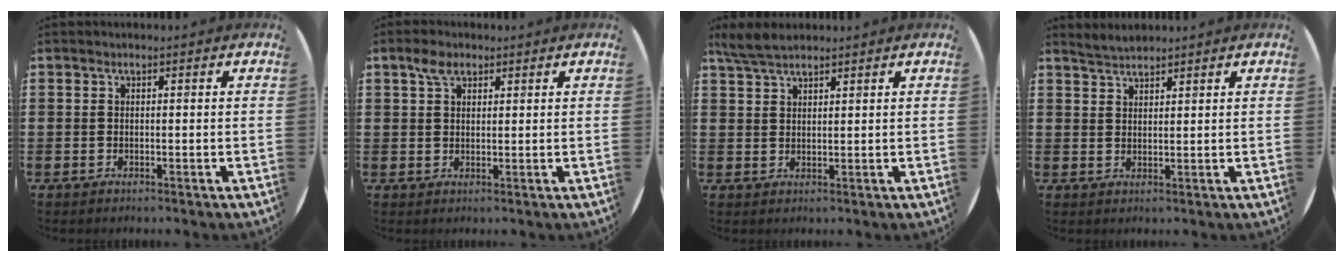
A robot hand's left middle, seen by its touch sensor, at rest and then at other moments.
{"total": 3.0, "force": [2.0, 1.6, 1.5], "torque": [-0.023, 0.005, 0.035]}
{"total": 3.8, "force": [3.3, 0.8, 1.7], "torque": [-0.039, 0.002, 0.062]}
{"total": 2.2, "force": [2.2, 0.1, 0.1], "torque": [-0.005, 0.003, 0.042]}